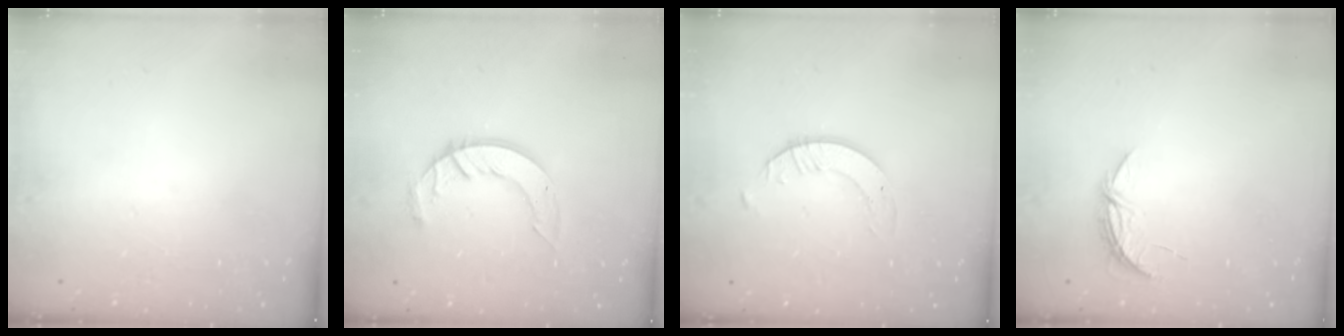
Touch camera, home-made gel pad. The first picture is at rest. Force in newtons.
{"total": 9.8, "press": 9.8, "slide": 0.9}
{"total": 2.3, "press": 2.3, "slide": 0.2}
{"total": 5.0, "press": 5.0, "slide": 0.4}